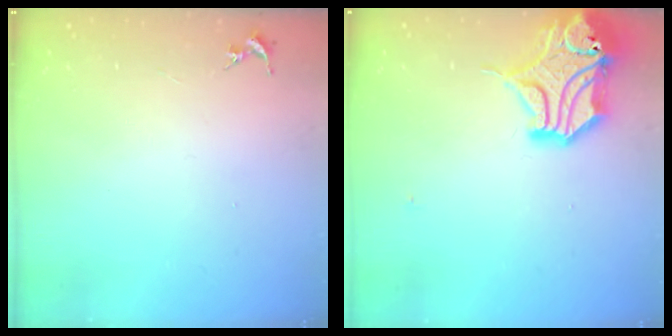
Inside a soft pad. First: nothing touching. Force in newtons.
{"total": 16.6, "press": 16.5, "slide": 2.1}